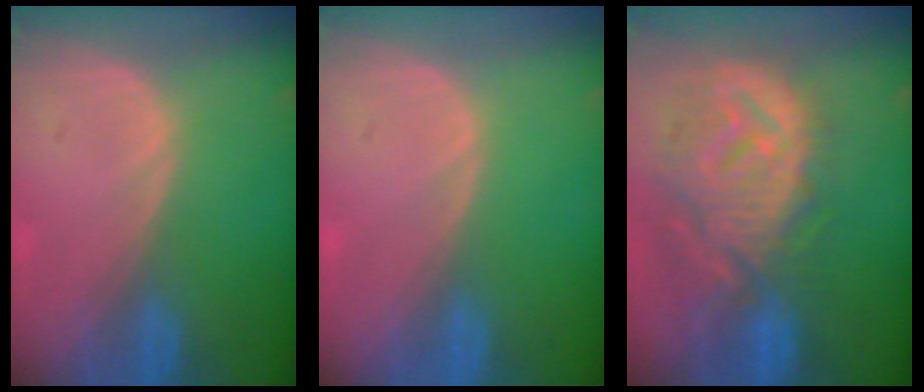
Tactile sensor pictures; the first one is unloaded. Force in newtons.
{"total": 0.0}
{"total": 12.3, "press": 11.0, "slide": 5.5}